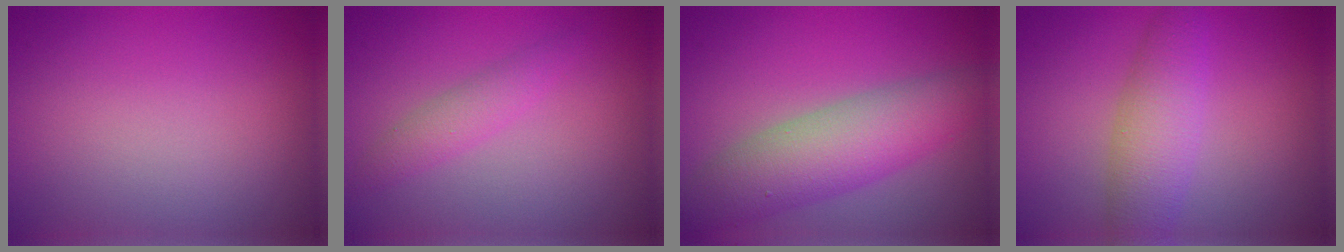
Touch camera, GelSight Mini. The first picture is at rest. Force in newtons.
{"total": 2.0, "press": 2.0, "slide": 0.0}
{"total": 6.8, "press": 6.8, "slide": 0.3}
{"total": 4.5, "press": 4.5, "slide": 0.1}